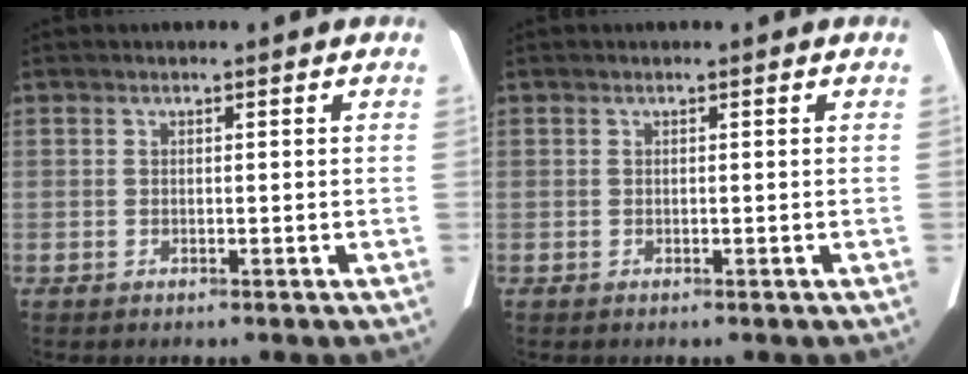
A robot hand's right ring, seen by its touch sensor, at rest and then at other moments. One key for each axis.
{"total": 0.0}